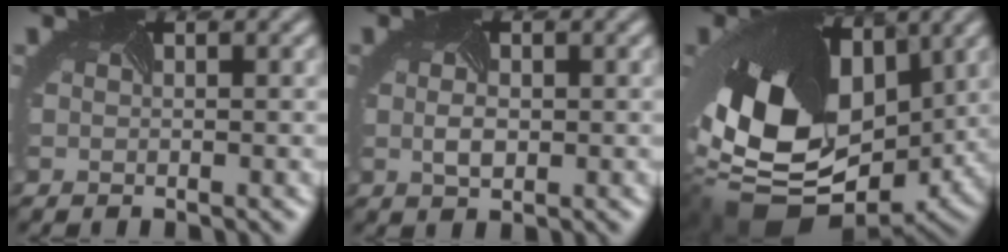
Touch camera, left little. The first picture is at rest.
{"total": 1.4, "force": [0.0, 0.9, 1.1], "torque": [-0.038, -0.001, -0.002]}
{"total": 17.4, "force": [-1.2, 12.3, 12.2], "torque": [-0.262, -0.053, 0.021]}